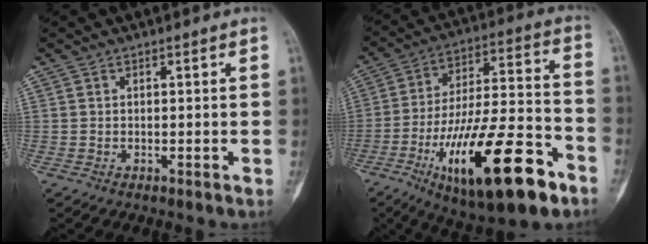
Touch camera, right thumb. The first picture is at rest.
{"total": 26.3, "force": [-12.4, 8.5, 21.6], "torque": [-0.357, 0.055, -0.193]}